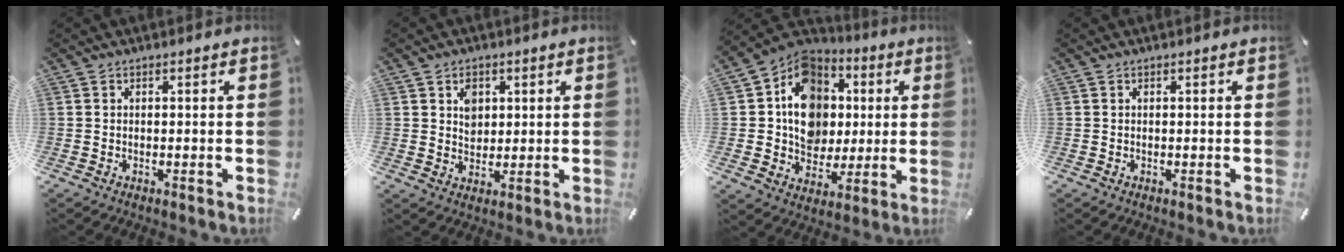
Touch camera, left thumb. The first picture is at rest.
{"total": 4.6, "force": [1.4, 3.9, 2.0], "torque": [-0.016, -0.005, 0.020]}
{"total": 14.1, "force": [1.3, 12.5, 6.3], "torque": [-0.110, -0.013, 0.028]}
{"total": 0.0}